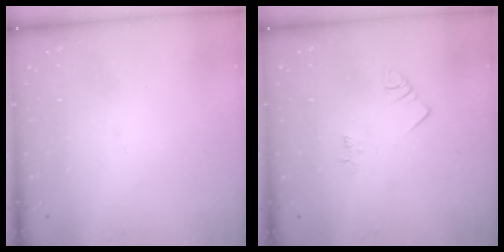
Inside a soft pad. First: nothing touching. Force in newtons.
{"total": 2.5, "press": 2.5, "slide": 0.5}